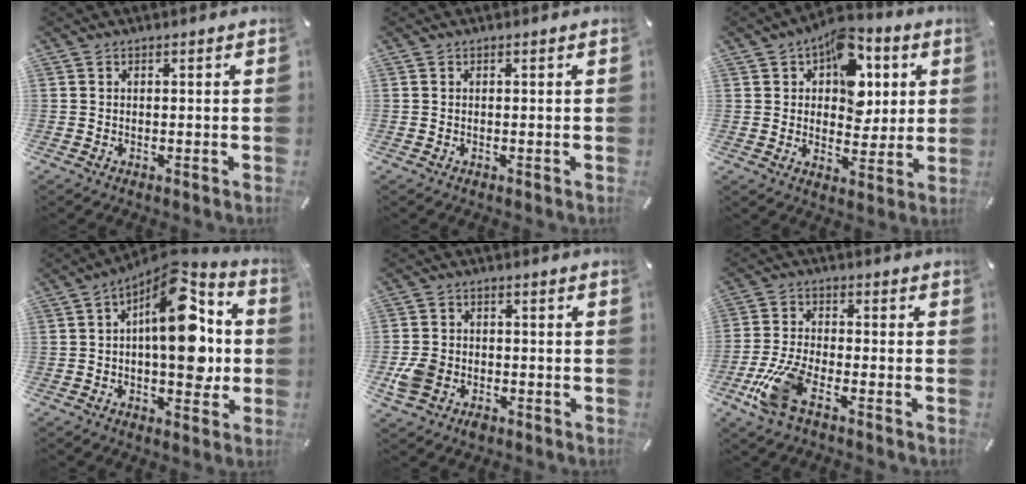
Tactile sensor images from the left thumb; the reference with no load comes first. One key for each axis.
{"total": 0.0}
{"total": 13.3, "fx": 5.8, "fy": 9.1, "fz": 7.9, "tx": -0.101, "ty": -0.029, "tz": 0.102}
{"total": 17.8, "fx": 2.7, "fy": 9.1, "fz": 15.1, "tx": -0.206, "ty": -0.024, "tz": 0.045}
{"total": 6.1, "fx": -2.5, "fy": 4.8, "fz": 2.8, "tx": -0.063, "ty": 0.014, "tz": -0.043}
{"total": 10.8, "fx": -5.2, "fy": 4.6, "fz": 8.3, "tx": -0.182, "ty": 0.004, "tz": -0.094}